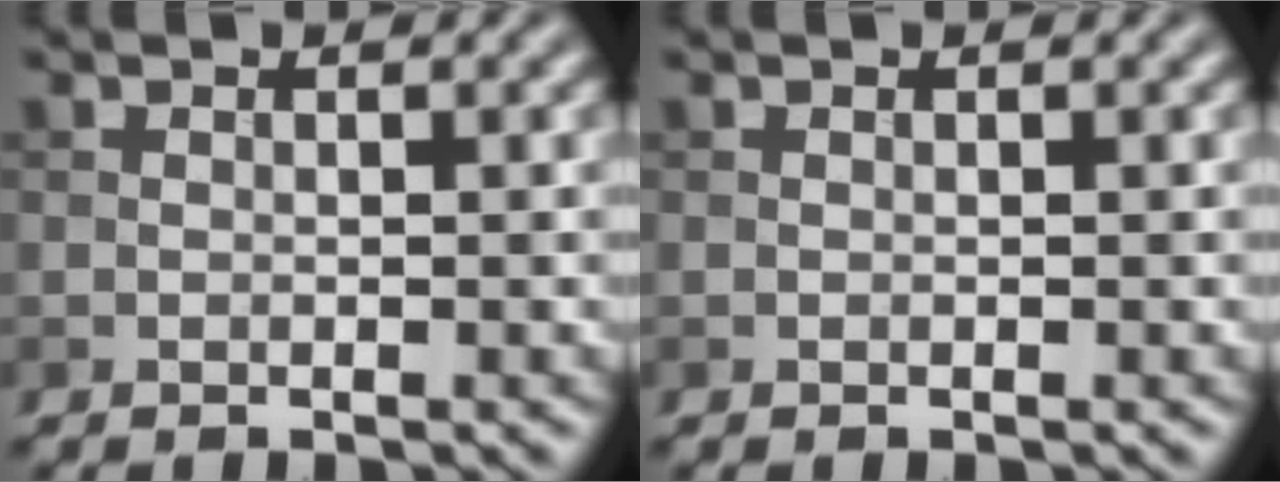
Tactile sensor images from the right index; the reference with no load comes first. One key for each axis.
{"total": 0.0}